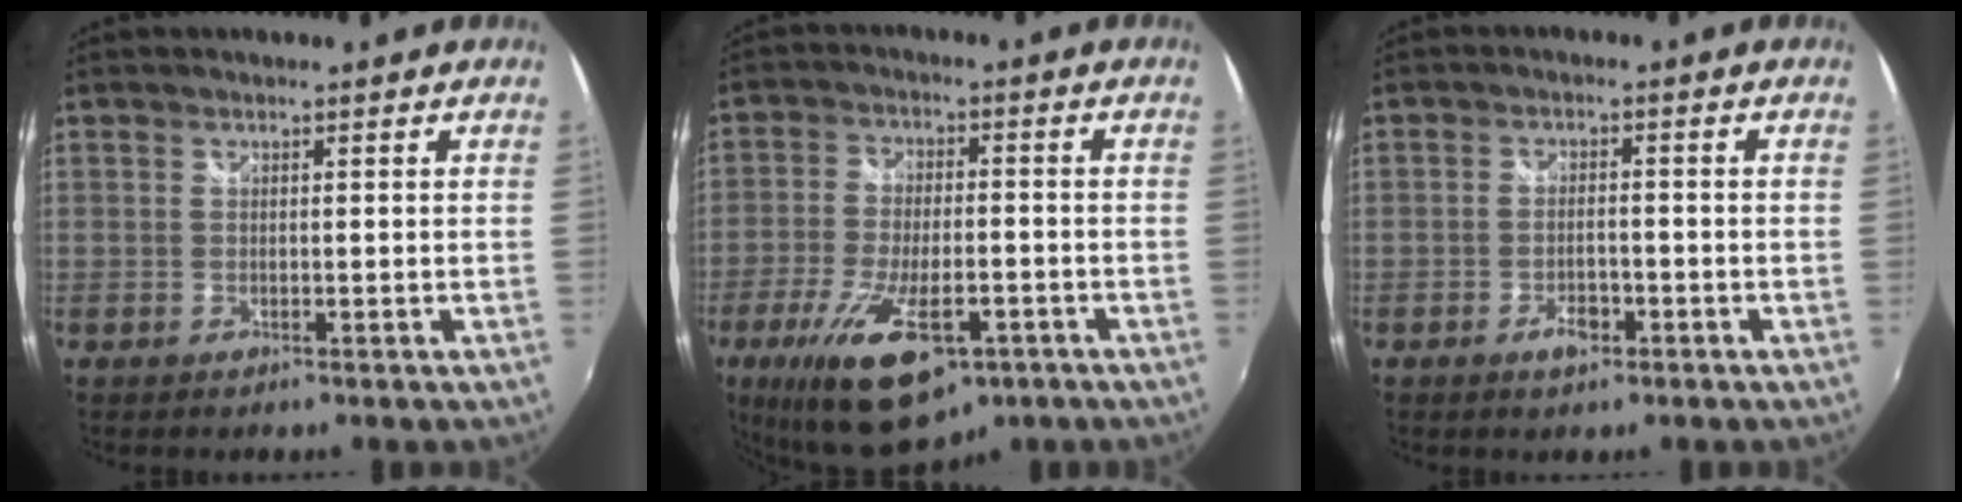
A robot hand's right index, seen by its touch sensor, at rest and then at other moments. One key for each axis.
{"total": 17.9, "fx": -9.5, "fy": 7.5, "fz": 13.2, "tx": -0.268, "ty": -0.038, "tz": -0.151}
{"total": 3.6, "fx": -2.1, "fy": 1.7, "fz": 2.3, "tx": -0.050, "ty": -0.002, "tz": -0.036}